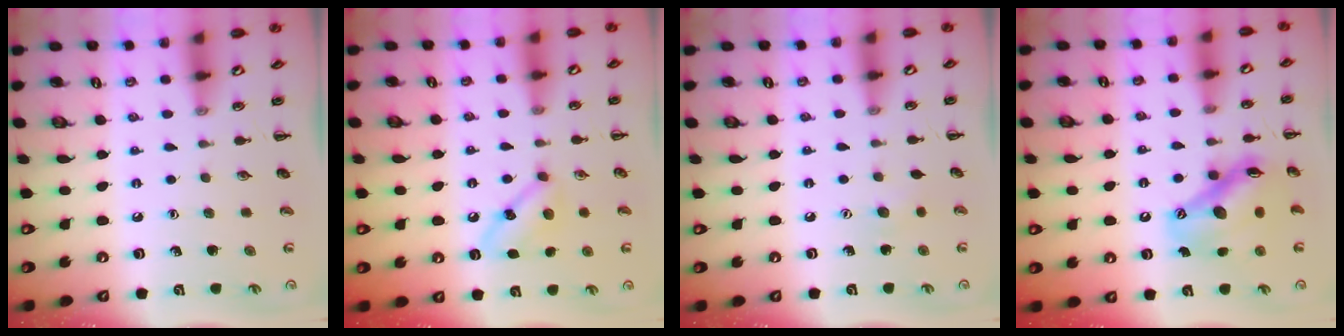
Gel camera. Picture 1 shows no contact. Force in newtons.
{"total": 7.2, "press": 7.0, "slide": 1.7}
{"total": 2.9, "press": 2.8, "slide": 0.7}
{"total": 12.8, "press": 12.4, "slide": 3.4}